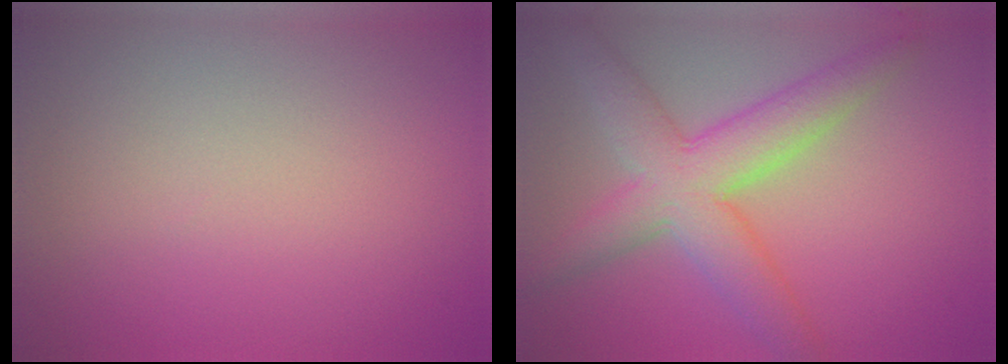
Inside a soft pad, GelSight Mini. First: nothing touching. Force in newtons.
{"total": 6.6, "press": 6.6, "slide": 0.3}